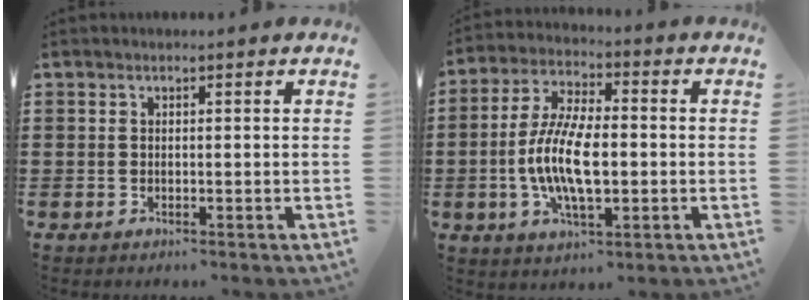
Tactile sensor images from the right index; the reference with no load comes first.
{"total": 10.9, "force": [-1.6, 4.4, 9.9], "torque": [-0.215, -0.009, -0.033]}